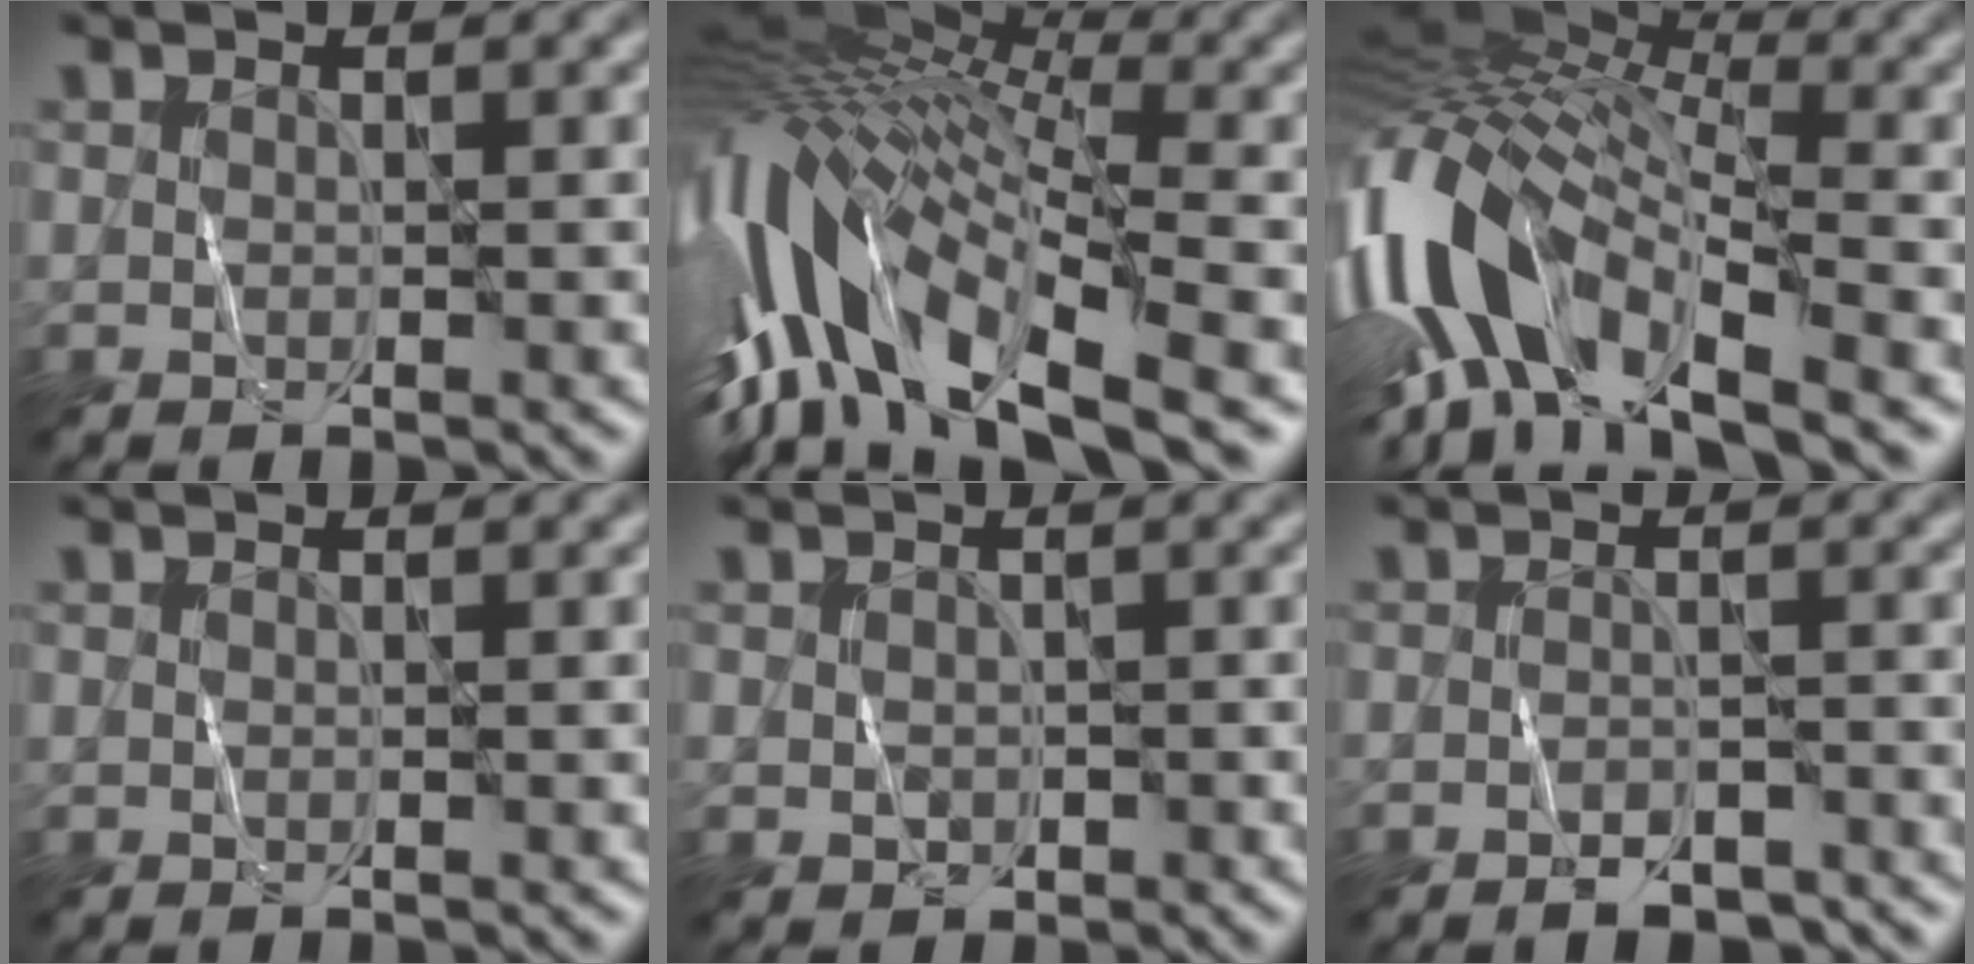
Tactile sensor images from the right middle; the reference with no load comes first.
{"total": 14.5, "force": [-3.0, 6.5, 12.7], "torque": [-0.267, 0.014, -0.050]}
{"total": 14.3, "force": [-4.4, 6.1, 12.1], "torque": [-0.252, 0.018, -0.084]}
{"total": 0.0}
{"total": 1.3, "force": [-0.4, 1.1, 0.6], "torque": [-0.007, -0.006, -0.008]}
{"total": 3.0, "force": [-2.7, 1.0, 1.0], "torque": [-0.010, 0.000, -0.038]}